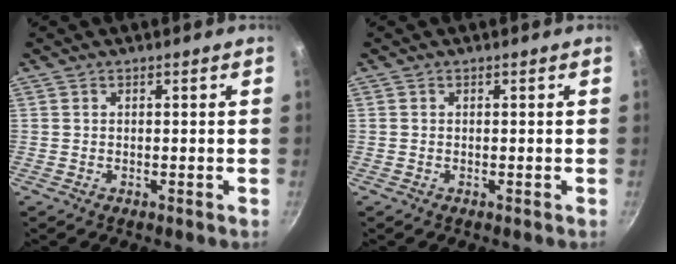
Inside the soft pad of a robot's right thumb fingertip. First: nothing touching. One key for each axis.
{"total": 0.0}